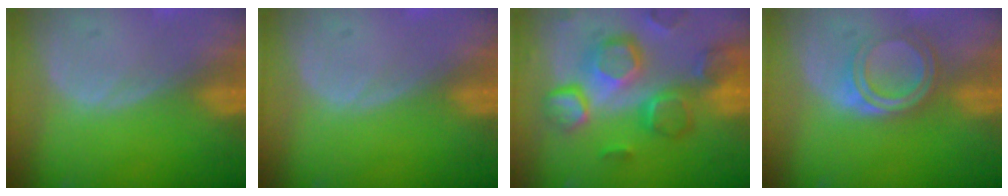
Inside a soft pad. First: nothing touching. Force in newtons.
{"total": 0.0}
{"total": 12.4, "press": 10.8, "slide": 6.1}
{"total": 4.7, "press": 4.6, "slide": 0.7}